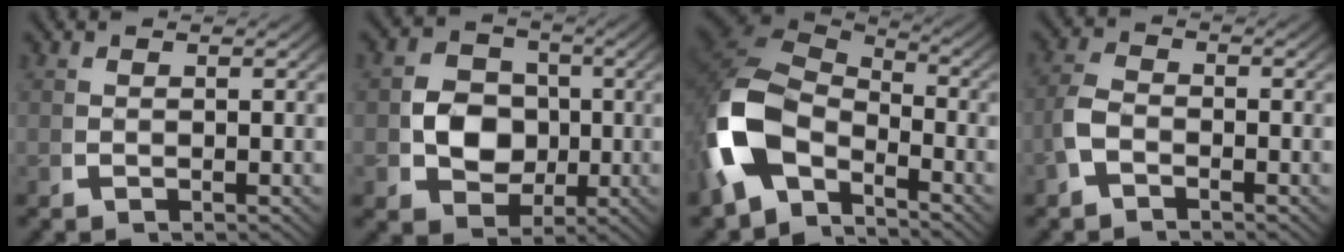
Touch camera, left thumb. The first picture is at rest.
{"total": 7.7, "force": [-0.7, 6.3, 4.4], "torque": [-0.080, -0.029, -0.006]}
{"total": 11.8, "force": [-1.2, 7.9, 8.6], "torque": [-0.212, -0.022, -0.017]}
{"total": 2.7, "force": [-1.3, 1.7, 1.6], "torque": [-0.043, -0.004, -0.026]}